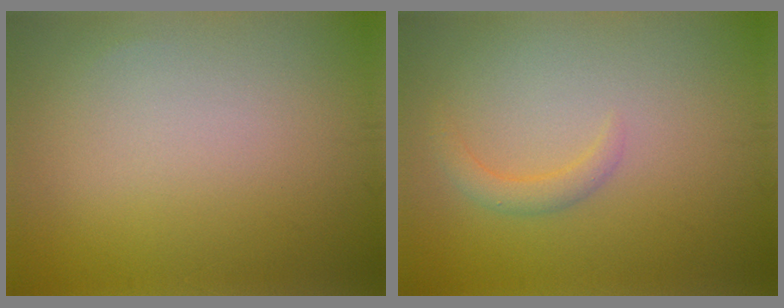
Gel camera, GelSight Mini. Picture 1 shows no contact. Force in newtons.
{"total": 1.6, "press": 1.6, "slide": 0.2}